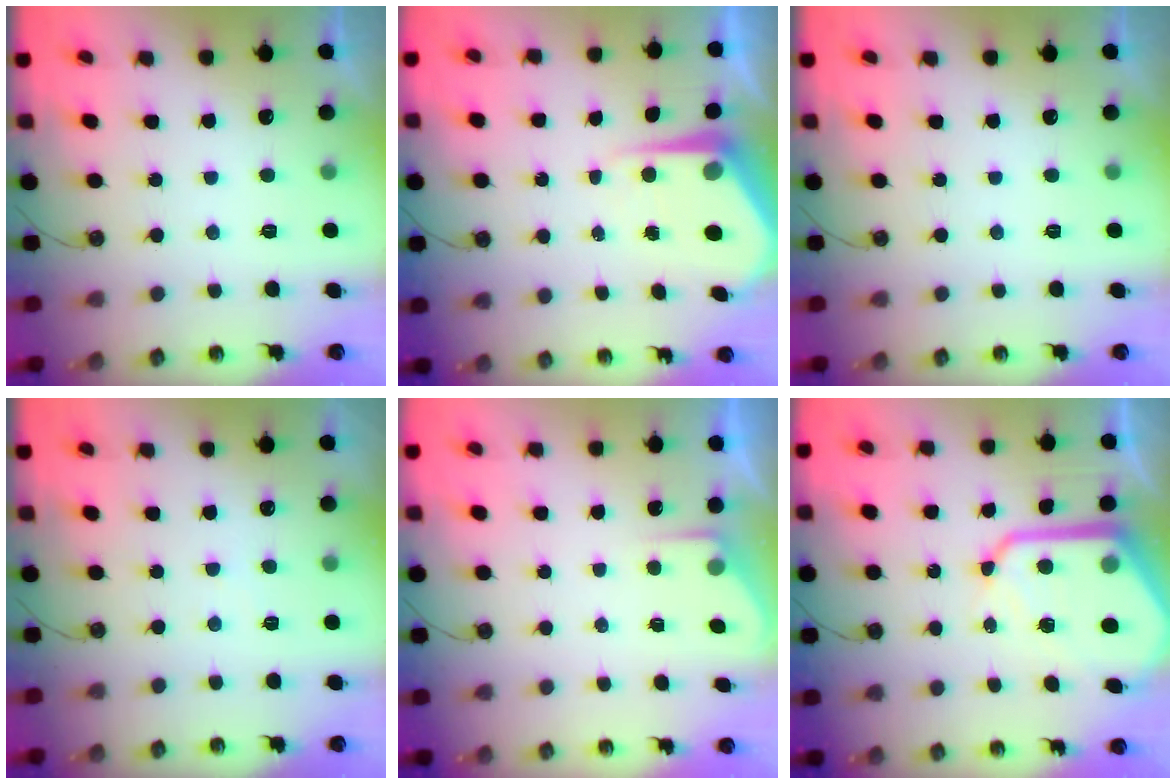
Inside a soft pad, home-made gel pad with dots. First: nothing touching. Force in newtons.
{"total": 8.3, "press": 8.3, "slide": 0.3}
{"total": 0.0}
{"total": 2.6, "press": 2.6, "slide": 0.4}
{"total": 3.2, "press": 3.2, "slide": 0.5}
{"total": 17.6, "press": 17.5, "slide": 1.7}